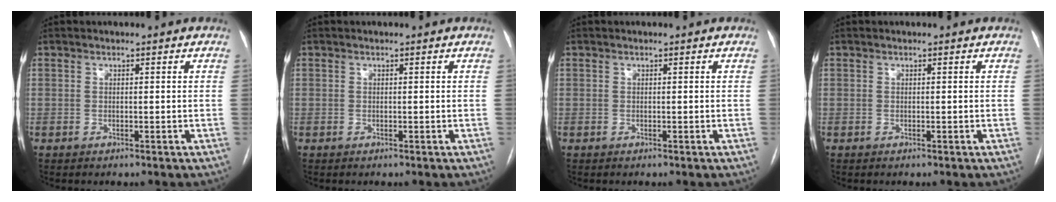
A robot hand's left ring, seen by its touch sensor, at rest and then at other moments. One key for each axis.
{"total": 0.0}
{"total": 0.0}
{"total": 0.0}